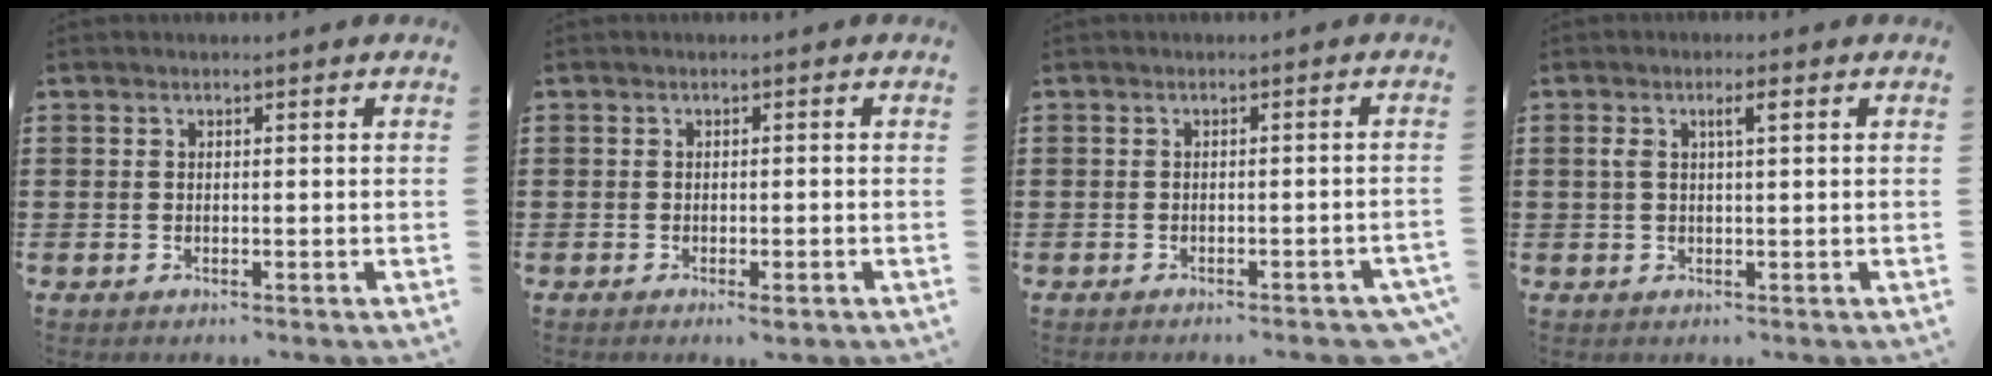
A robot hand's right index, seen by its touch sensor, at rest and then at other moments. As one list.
[{"total": 0.9, "force": [-0.6, 0.1, 0.7], "torque": [-0.012, -0.005, -0.011]}, {"total": 1.5, "force": [-1.3, 0.1, 0.7], "torque": [-0.013, 0.001, -0.026]}, {"total": 2.7, "force": [0.9, 0.6, 2.4], "torque": [-0.050, 0.007, 0.012]}]